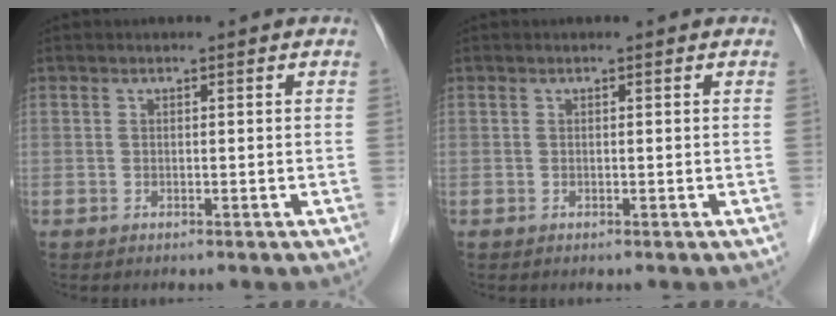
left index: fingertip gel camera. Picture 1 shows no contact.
{"total": 0.0}